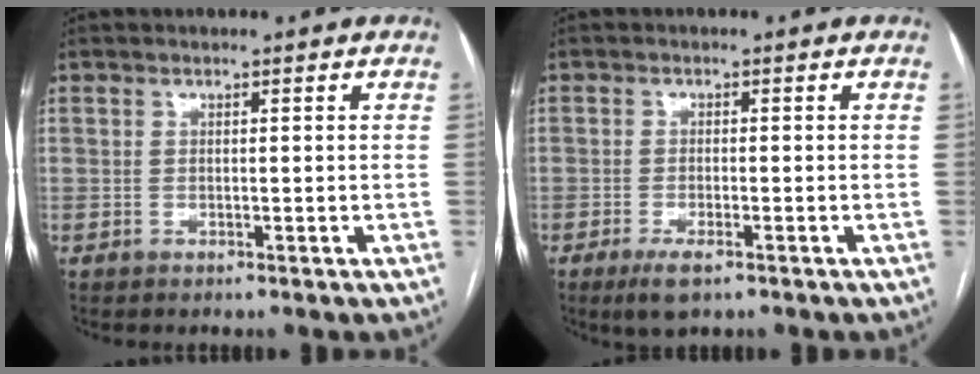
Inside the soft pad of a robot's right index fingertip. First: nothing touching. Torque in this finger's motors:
{"motor_torque": [0.59, -0.35, 0.03, 0.06]}